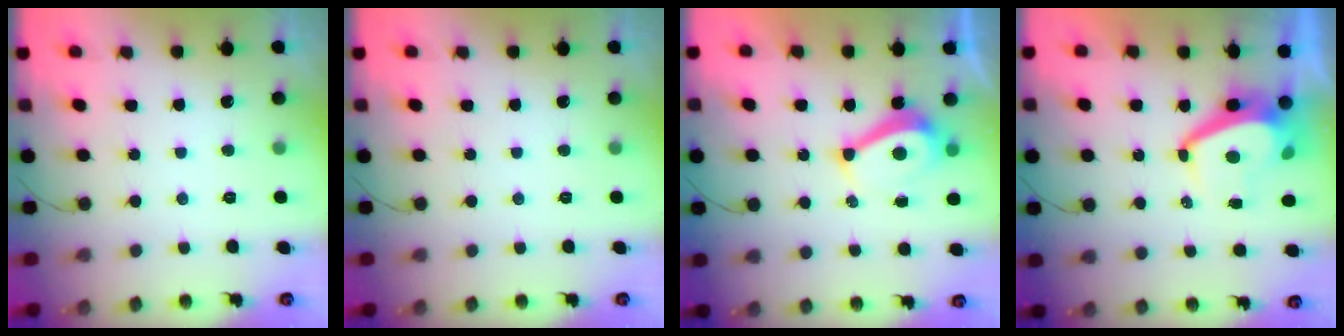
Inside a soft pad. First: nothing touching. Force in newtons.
{"total": 0.0}
{"total": 7.7, "press": 7.6, "slide": 0.9}
{"total": 5.5, "press": 5.5, "slide": 0.4}